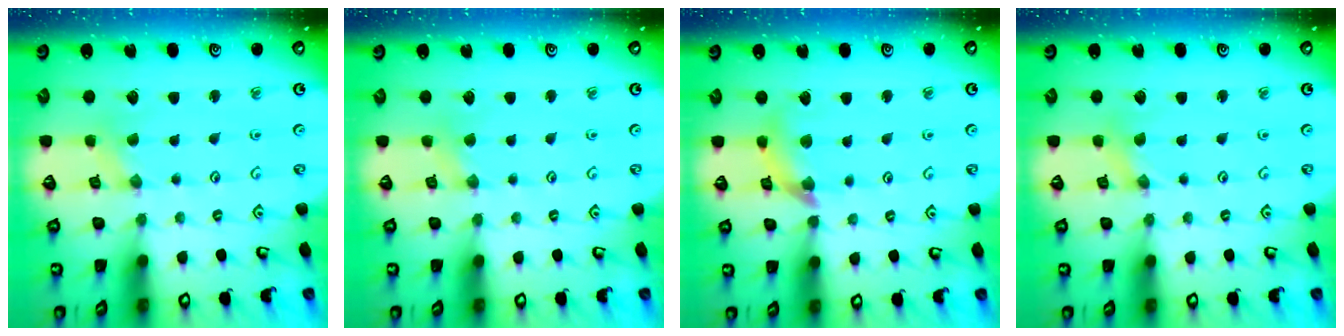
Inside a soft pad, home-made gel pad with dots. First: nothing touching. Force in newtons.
{"total": 1.6, "press": 1.5, "slide": 0.4}
{"total": 10.9, "press": 10.8, "slide": 1.4}
{"total": 0.0}